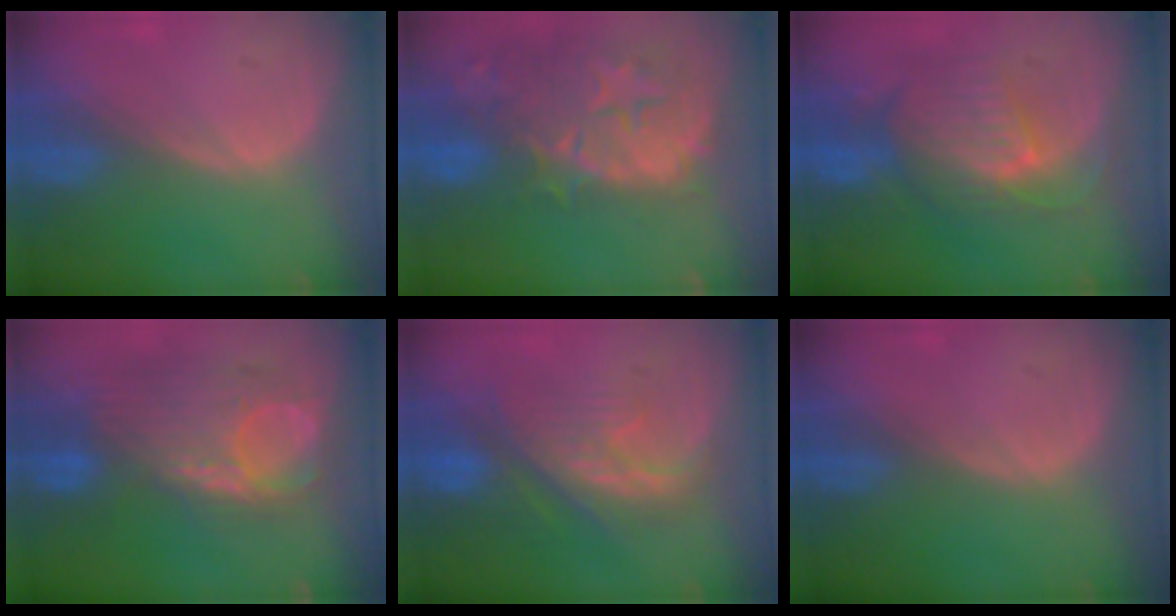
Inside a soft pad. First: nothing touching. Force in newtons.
{"total": 14.3, "press": 12.0, "slide": 7.9}
{"total": 9.3, "press": 8.7, "slide": 3.3}
{"total": 10.2, "press": 9.8, "slide": 2.7}
{"total": 9.2, "press": 8.7, "slide": 3.2}
{"total": 0.0}